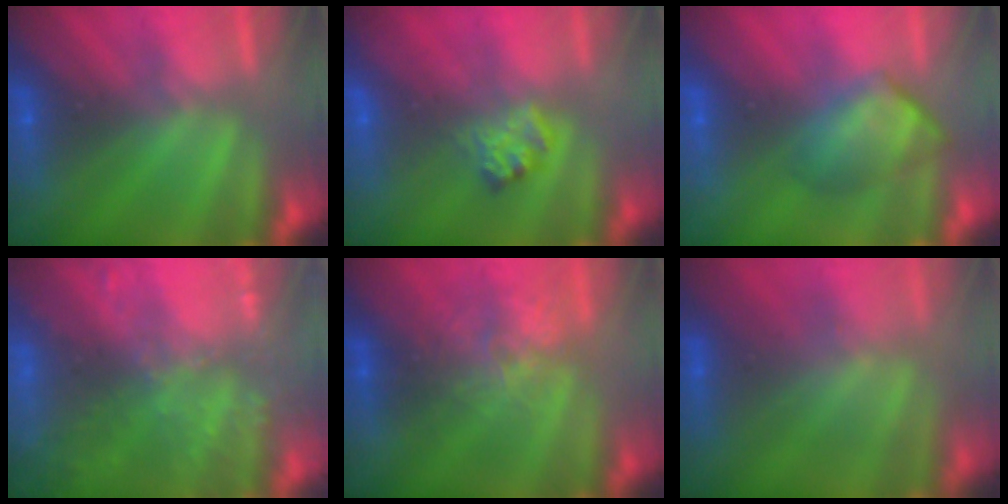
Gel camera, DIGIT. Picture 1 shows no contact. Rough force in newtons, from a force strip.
{"total": 2.4}
{"total": 4.8}
{"total": 9.7}
{"total": 2.4}
{"total": 3.7}